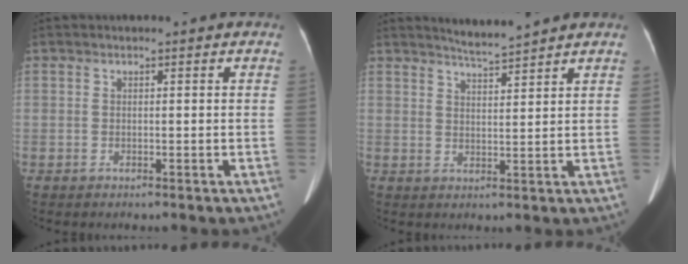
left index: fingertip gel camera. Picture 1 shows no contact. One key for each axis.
{"total": 3.9, "fx": 3.6, "fy": -1.0, "fz": 0.8, "tx": -0.018, "ty": -0.004, "tz": 0.068}